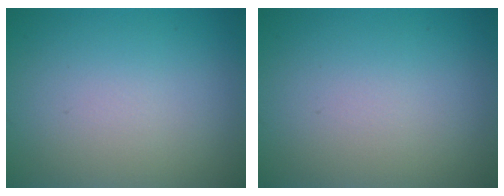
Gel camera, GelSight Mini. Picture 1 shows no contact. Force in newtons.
{"total": 0.0}